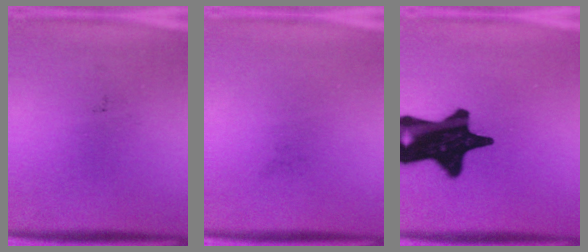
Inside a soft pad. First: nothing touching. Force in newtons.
{"total": 0.0}
{"total": 19.5}